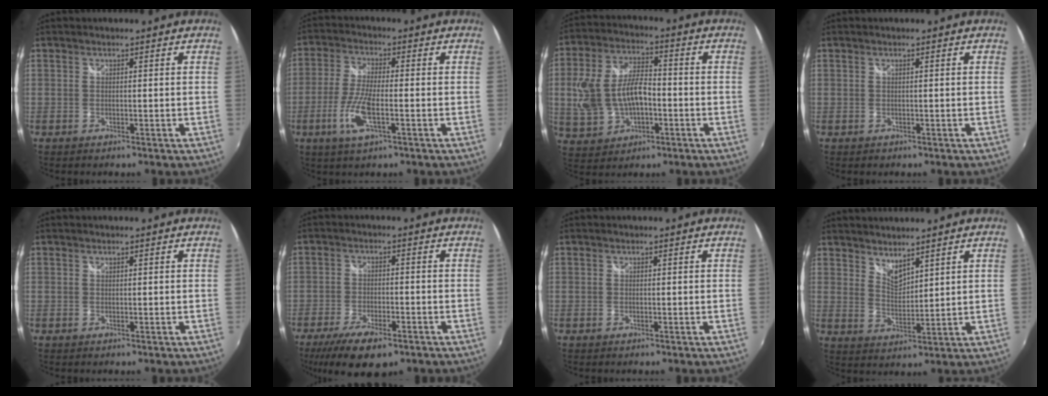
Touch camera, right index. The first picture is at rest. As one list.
[{"total": 8.5, "force": [-3.0, 2.0, 7.7], "torque": [-0.166, -0.008, -0.061]}, {"total": 13.1, "force": [-1.9, 7.7, 10.4], "torque": [-0.225, 0.012, -0.021]}, {"total": 0.0}, {"total": 0.0}, {"total": 11.6, "force": [-7.8, 4.1, 7.6], "torque": [-0.171, -0.034, -0.132]}, {"total": 0.0}, {"total": 4.6, "force": [4.2, 1.2, 1.7], "torque": [-0.023, -0.006, 0.074]}]